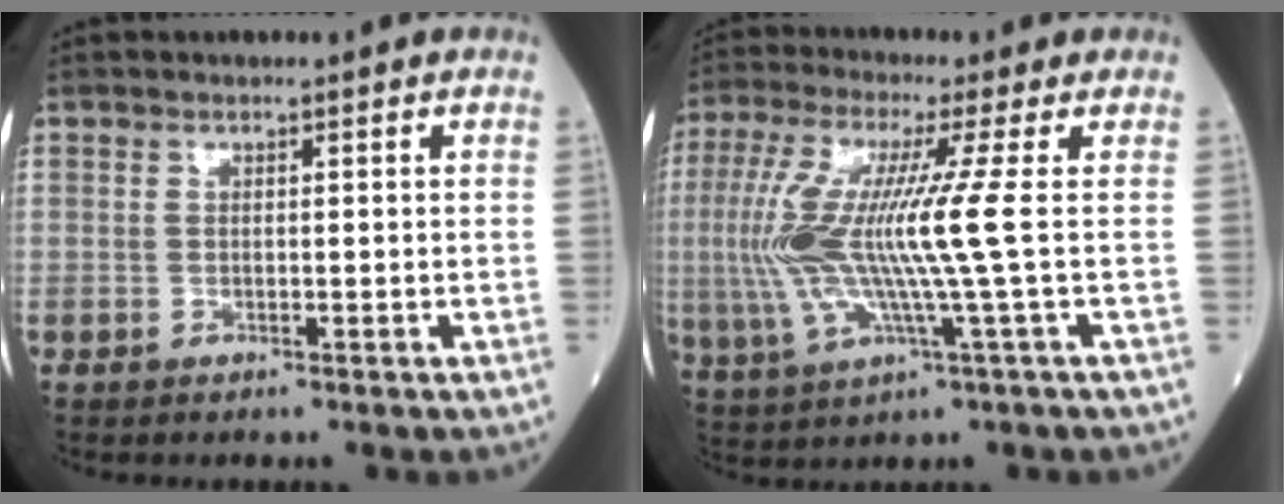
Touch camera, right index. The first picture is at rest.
{"total": 12.4, "force": [0.0, -0.7, 12.4], "torque": [-0.272, -0.006, -0.005]}